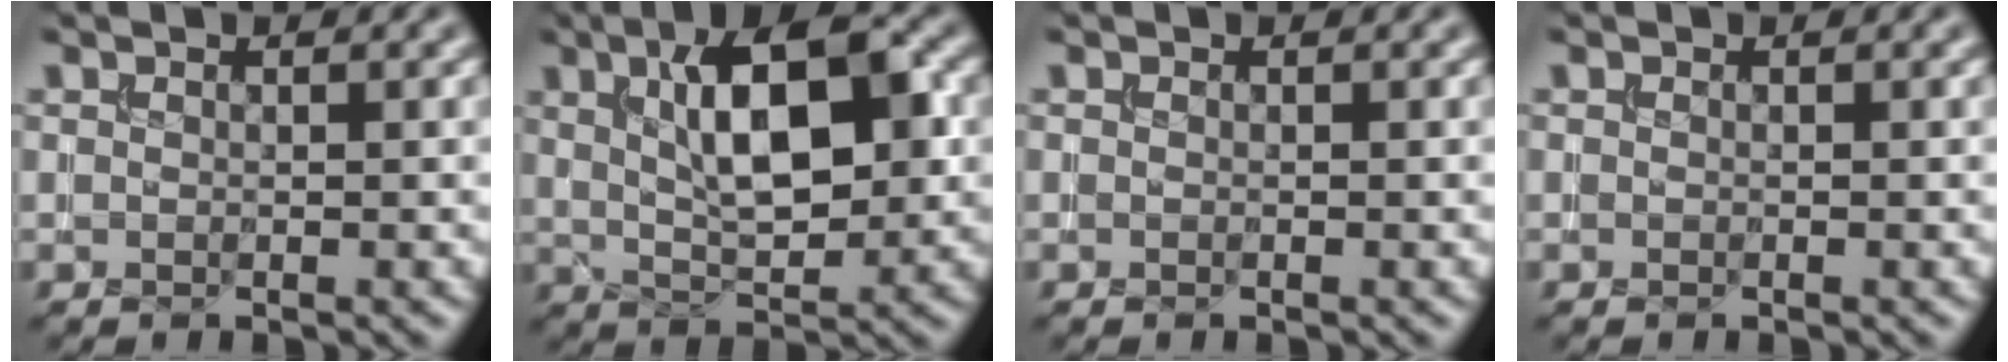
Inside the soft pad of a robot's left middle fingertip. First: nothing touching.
{"total": 8.9, "force": [2.2, 3.5, 7.9], "torque": [-0.122, 0.011, 0.032]}
{"total": 0.0}
{"total": 0.0}